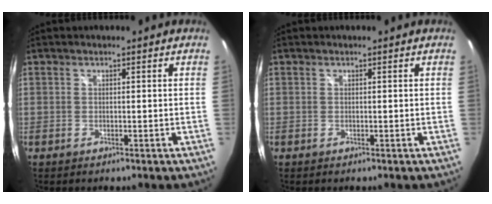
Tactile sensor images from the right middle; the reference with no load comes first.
{"total": 0.0}